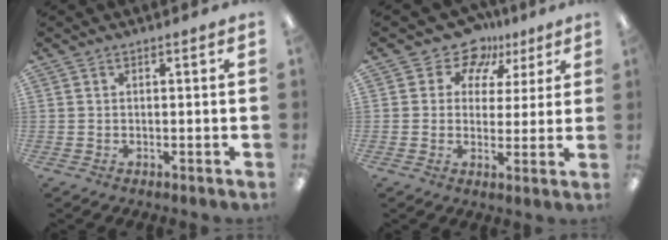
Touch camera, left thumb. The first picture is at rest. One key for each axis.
{"total": 9.6, "fx": 7.1, "fy": 6.2, "fz": 1.9, "tx": -0.042, "ty": -0.050, "tz": 0.130}